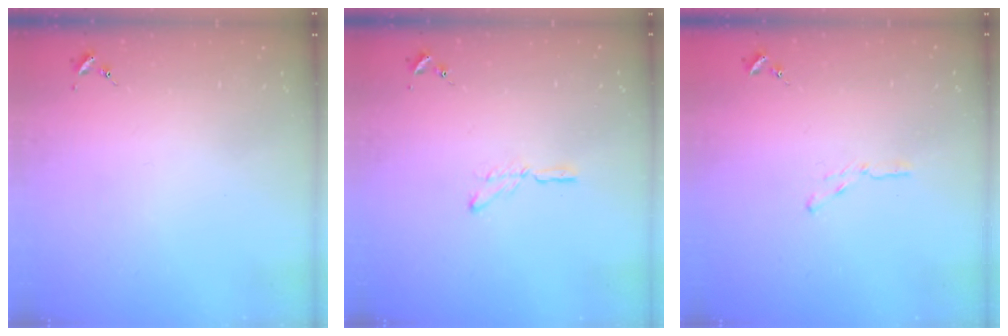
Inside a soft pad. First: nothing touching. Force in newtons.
{"total": 2.9, "press": 2.9, "slide": 0.3}
{"total": 3.4, "press": 3.3, "slide": 0.2}